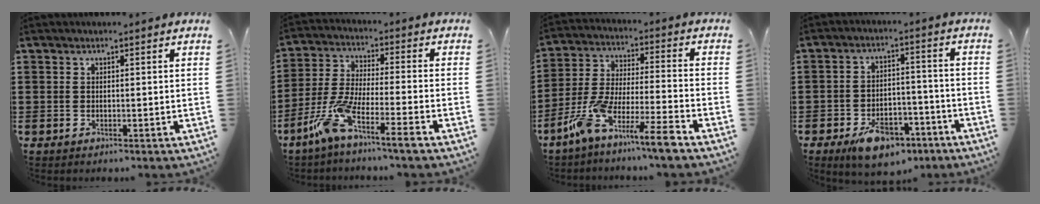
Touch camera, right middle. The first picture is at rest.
{"total": 8.1, "force": [-6.0, 0.1, 5.4], "torque": [-0.136, -0.015, -0.123]}
{"total": 9.8, "force": [-8.1, -0.2, 5.6], "torque": [-0.129, -0.005, -0.166]}
{"total": 7.7, "force": [-5.1, 3.7, 4.4], "torque": [-0.084, 0.016, -0.092]}